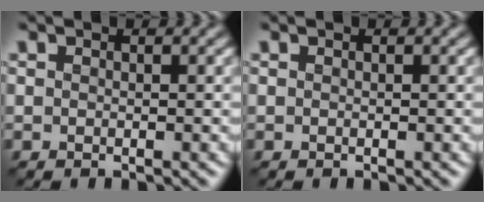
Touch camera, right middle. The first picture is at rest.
{"total": 0.0}